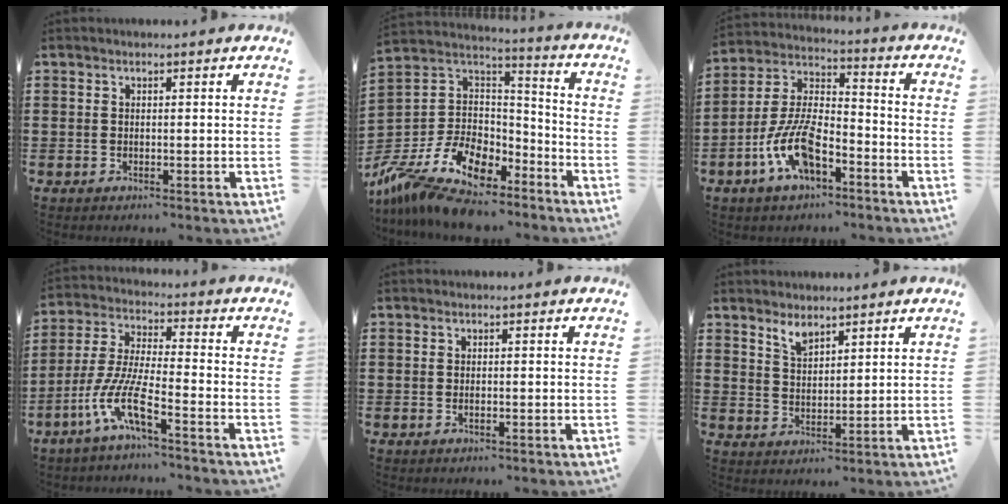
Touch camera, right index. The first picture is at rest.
{"total": 13.2, "force": [-8.9, 7.3, 6.5], "torque": [-0.150, 0.020, -0.158]}
{"total": 10.4, "force": [-5.6, 4.7, 7.4], "torque": [-0.177, 0.000, -0.111]}
{"total": 9.0, "force": [-5.6, 1.2, 7.0], "torque": [-0.178, -0.020, -0.117]}
{"total": 0.6, "force": [-0.2, 0.1, 0.6], "torque": [-0.013, -0.005, -0.003]}
{"total": 3.0, "force": [2.5, 1.2, 1.1], "torque": [-0.029, 0.002, 0.047]}